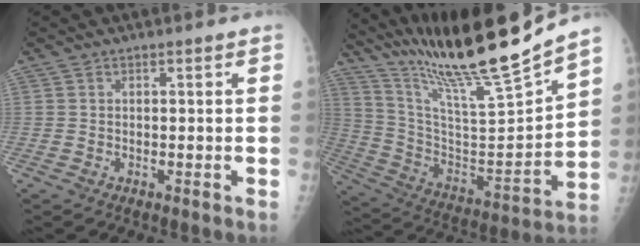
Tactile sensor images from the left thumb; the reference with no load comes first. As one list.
[{"total": 23.1, "force": [19.8, 0.5, 11.9], "torque": [-0.187, -0.112, 0.345]}]